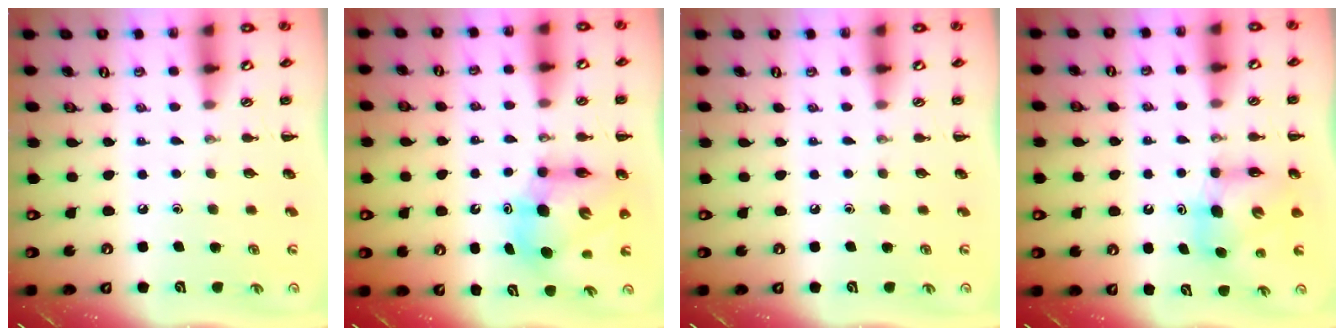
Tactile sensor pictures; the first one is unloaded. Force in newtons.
{"total": 8.5, "press": 8.1, "slide": 2.4}
{"total": 0.0}
{"total": 7.3, "press": 7.3, "slide": 0.4}